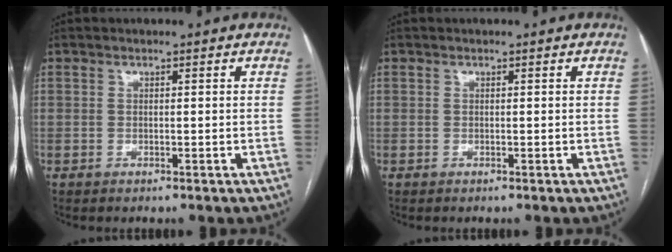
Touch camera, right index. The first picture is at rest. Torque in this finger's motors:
{"motor_torque": [0.01, 0.01, 0.00, 0.00]}